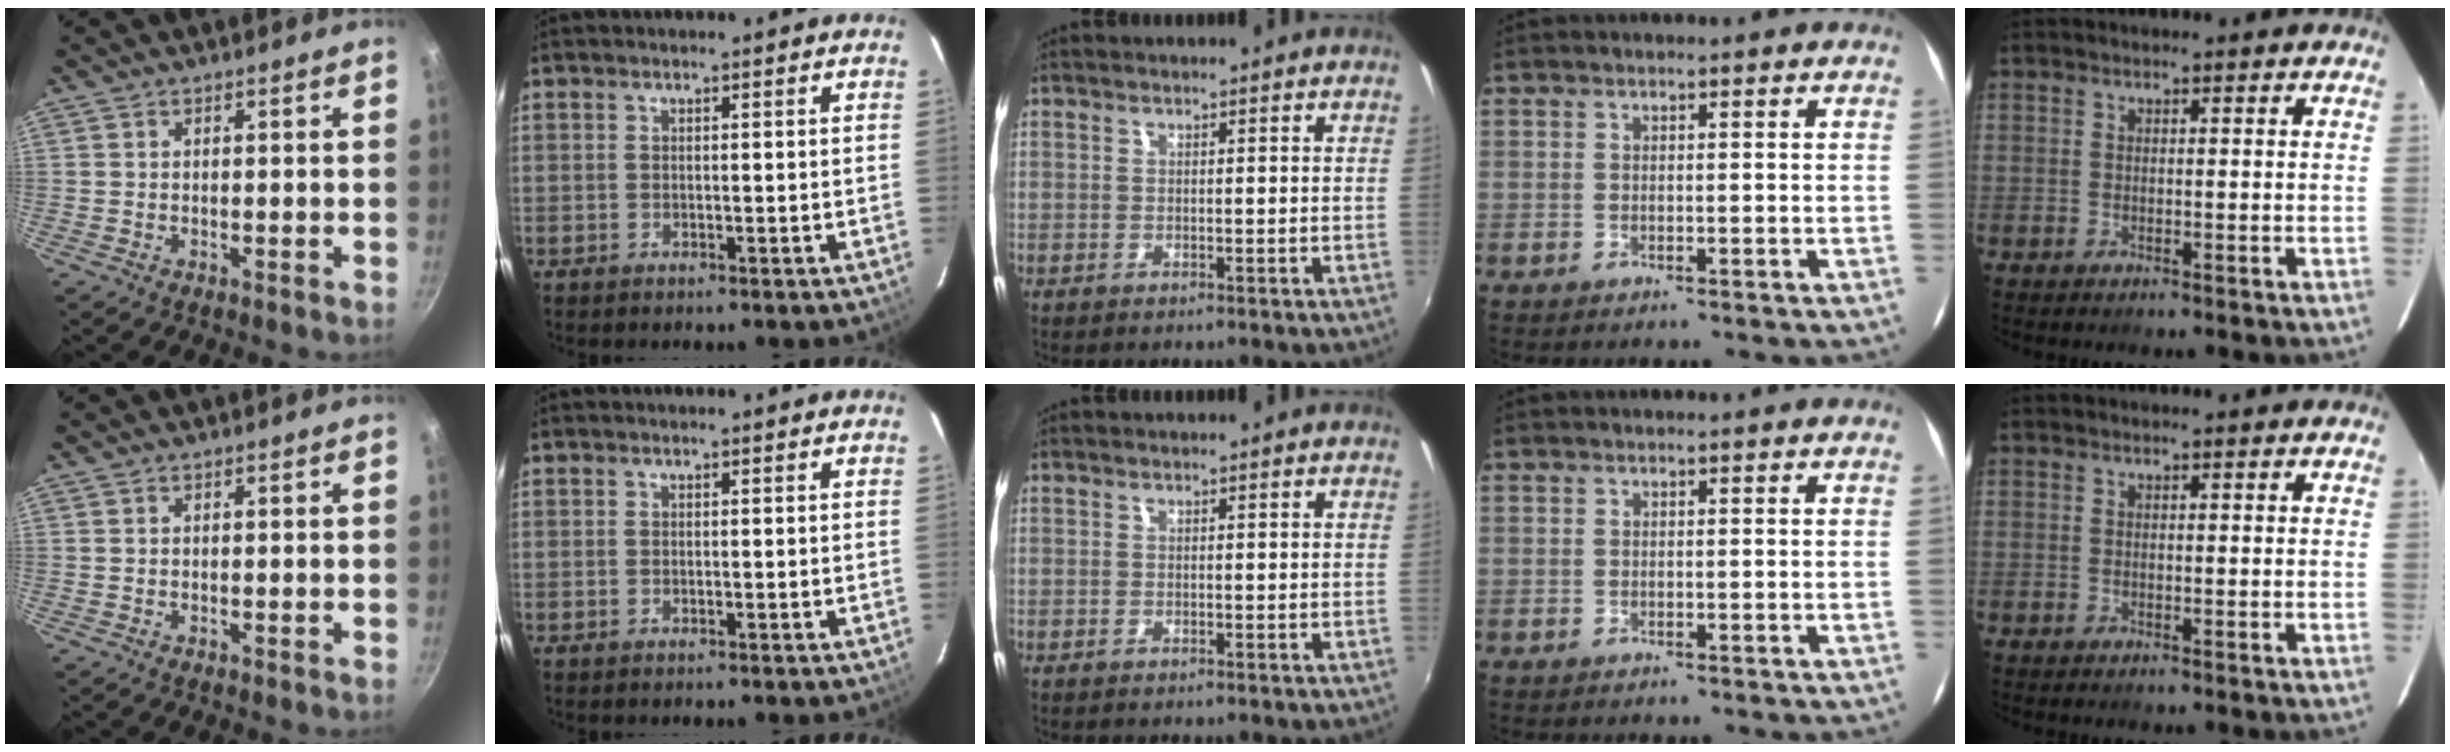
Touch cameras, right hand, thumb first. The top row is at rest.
{}